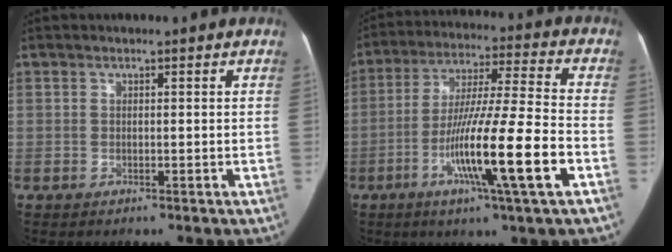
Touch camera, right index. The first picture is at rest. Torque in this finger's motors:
{"motor_torque": [1.65, -0.49, 0.58, 0.21]}